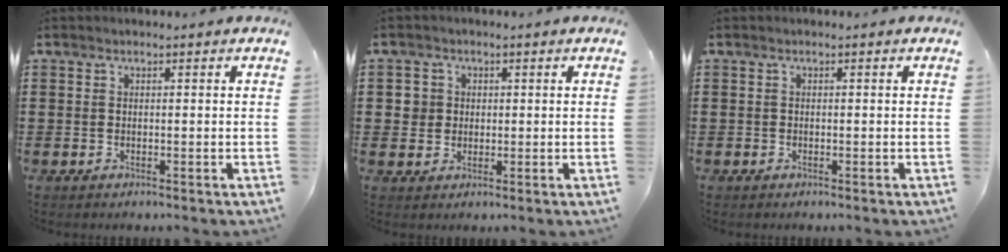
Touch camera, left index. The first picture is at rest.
{"total": 2.8, "force": [0.5, 2.7, 0.4], "torque": [-0.021, 0.011, 0.006]}
{"total": 0.0}